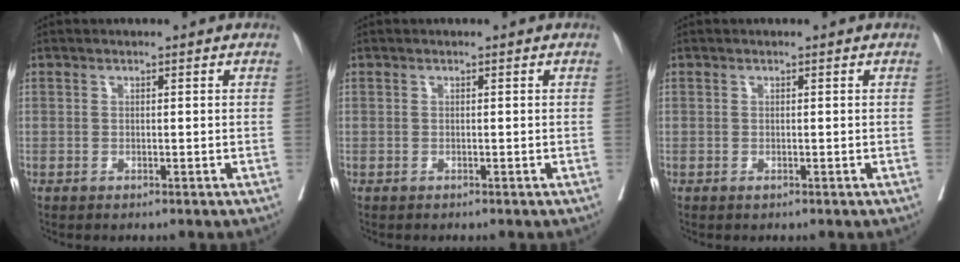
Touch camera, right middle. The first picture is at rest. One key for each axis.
{"total": 0.0}
{"total": 0.0}